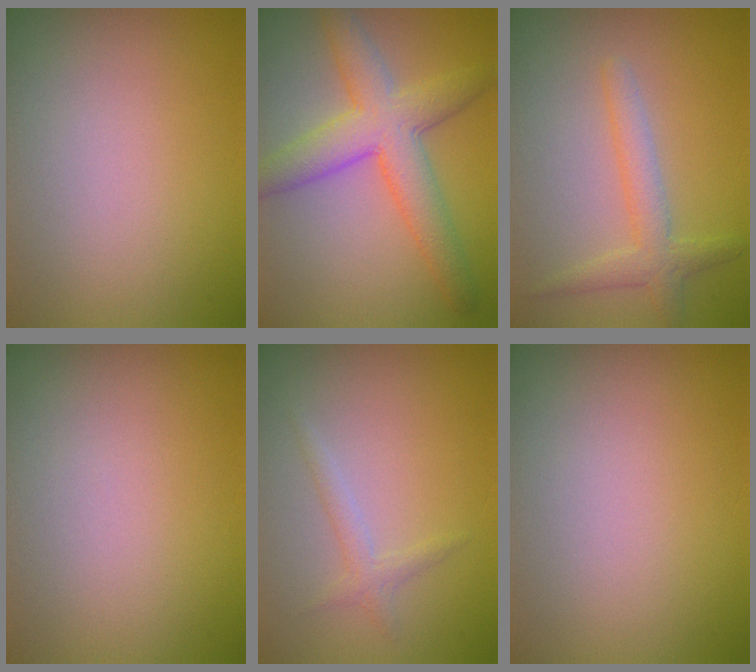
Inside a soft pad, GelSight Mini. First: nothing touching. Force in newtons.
{"total": 6.1, "press": 6.1, "slide": 0.2}
{"total": 2.8, "press": 2.7, "slide": 0.2}
{"total": 0.0}
{"total": 1.3, "press": 1.3, "slide": 0.0}
{"total": 0.0}